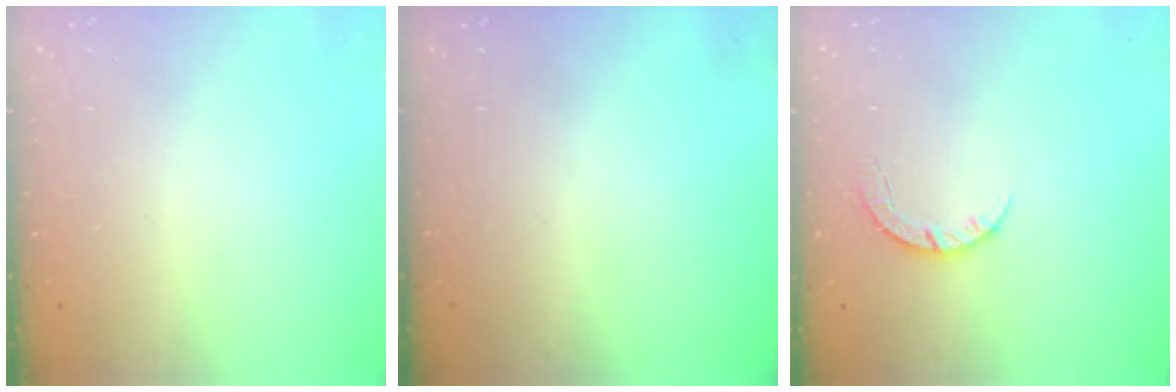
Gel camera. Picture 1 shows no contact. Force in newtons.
{"total": 0.0}
{"total": 4.0, "press": 4.0, "slide": 0.5}